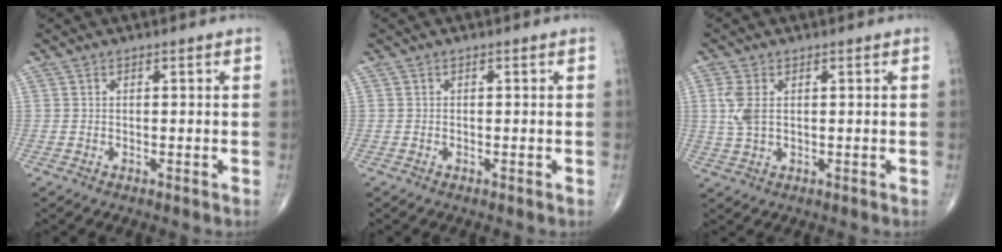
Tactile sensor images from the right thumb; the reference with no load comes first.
{"total": 0.0}
{"total": 4.5, "force": [0.9, 2.5, 3.7], "torque": [-0.094, 0.002, 0.020]}